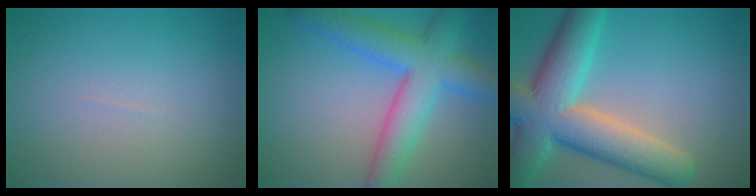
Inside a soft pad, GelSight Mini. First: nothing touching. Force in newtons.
{"total": 7.2, "press": 7.2, "slide": 0.3}
{"total": 10.8, "press": 10.8, "slide": 0.9}